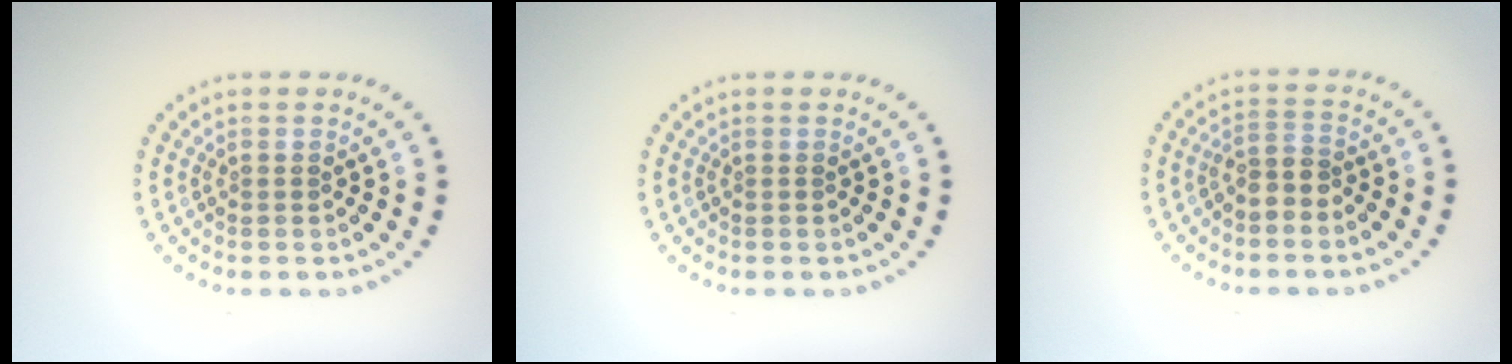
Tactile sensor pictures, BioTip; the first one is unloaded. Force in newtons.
{"total": 0.0}
{"total": 2.2, "press": 1.9, "slide": 1.2}